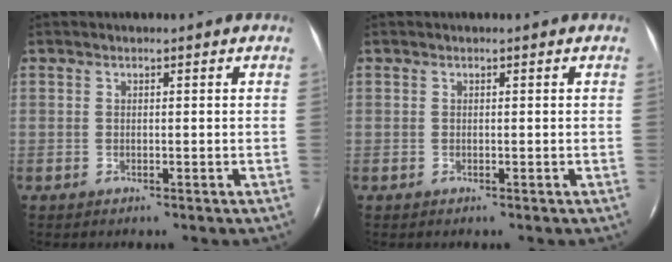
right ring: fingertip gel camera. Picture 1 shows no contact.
{"total": 0.0}